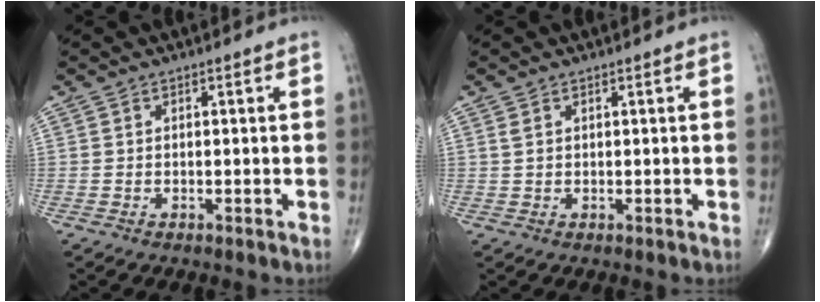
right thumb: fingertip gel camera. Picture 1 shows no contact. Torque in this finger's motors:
{"motor_torque": [-0.31, -0.31, 0.13, 0.39, -0.01]}